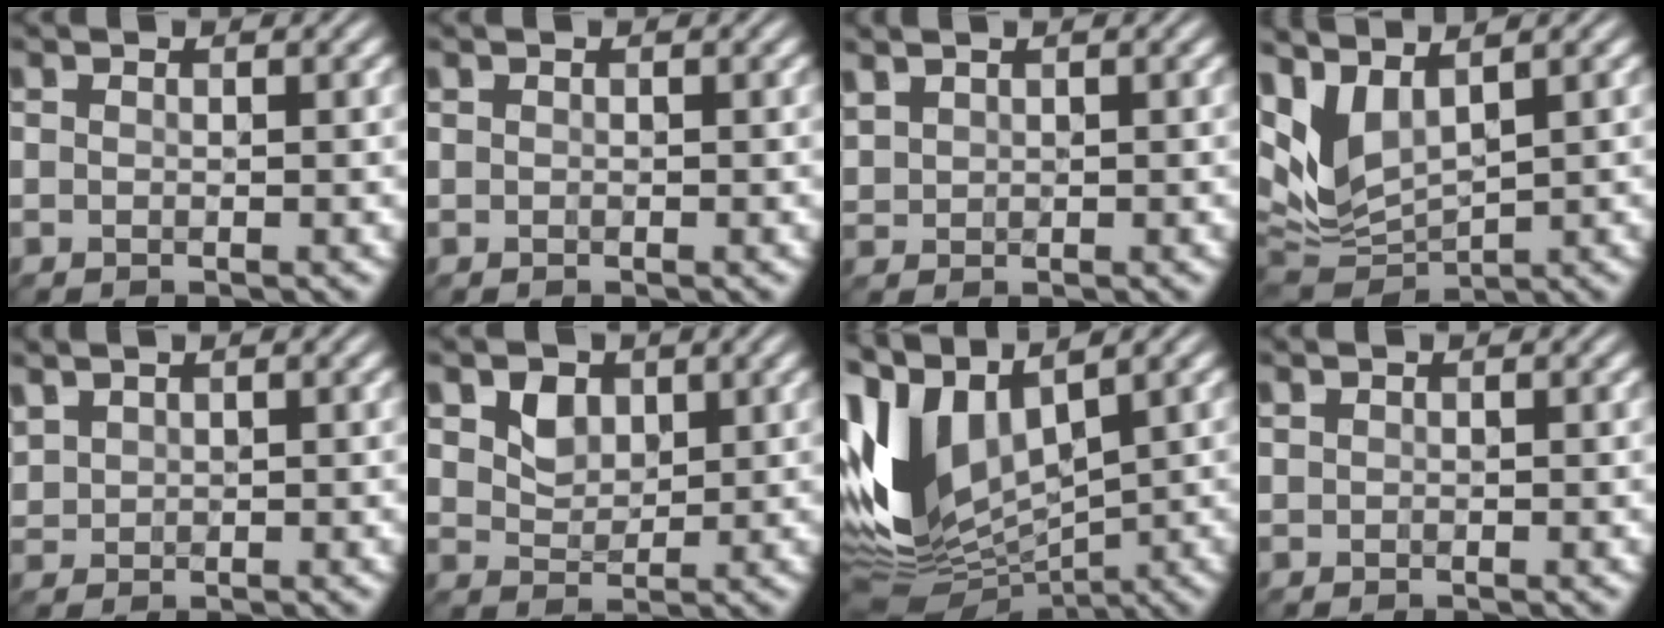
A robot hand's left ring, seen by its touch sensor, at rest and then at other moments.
{"total": 0.0}
{"total": 1.0, "force": [0.9, 0.5, 0.1], "torque": [-0.010, 0.009, 0.033]}
{"total": 5.1, "force": [2.3, 2.4, 3.8], "torque": [-0.101, -0.007, 0.060]}
{"total": 1.2, "force": [0.9, 0.8, 0.3], "torque": [-0.013, 0.008, 0.032]}
{"total": 2.2, "force": [0.9, 1.7, 1.1], "torque": [-0.026, -0.001, 0.021]}
{"total": 10.0, "force": [0.9, 6.0, 7.9], "torque": [-0.176, 0.003, 0.019]}
{"total": 0.0}